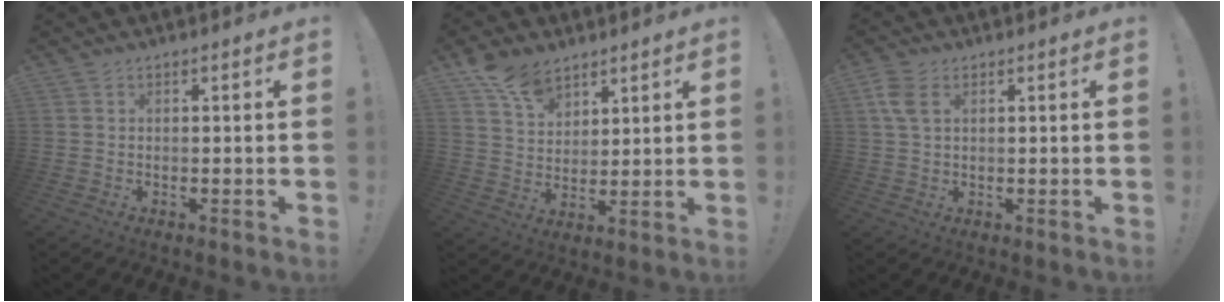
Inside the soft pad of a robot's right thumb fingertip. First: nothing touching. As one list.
[{"total": 10.6, "force": [7.0, 6.6, 4.4], "torque": [-0.068, -0.038, 0.134]}, {"total": 5.0, "force": [1.9, 2.8, 3.6], "torque": [-0.072, -0.001, 0.035]}]